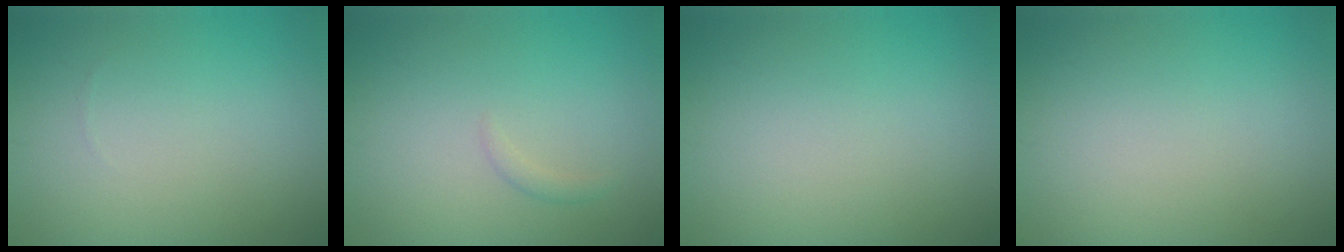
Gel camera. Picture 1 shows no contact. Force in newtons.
{"total": 0.7, "press": 0.7, "slide": 0.1}
{"total": 0.0}
{"total": 0.0}